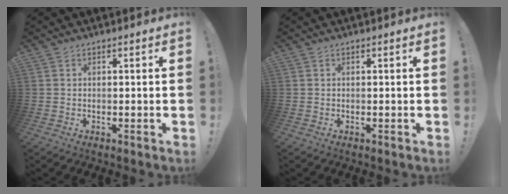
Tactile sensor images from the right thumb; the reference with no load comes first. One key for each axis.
{"total": 0.0}